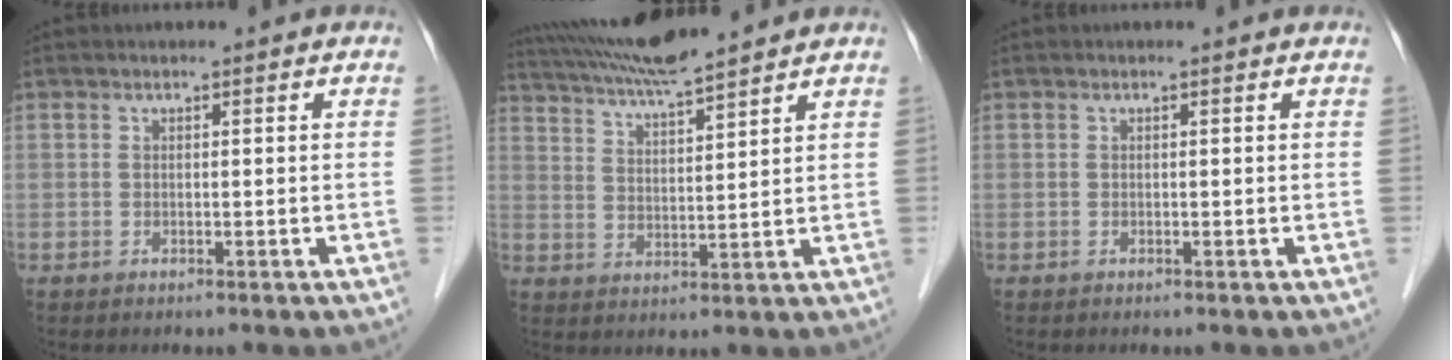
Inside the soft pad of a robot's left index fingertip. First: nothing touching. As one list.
[{"total": 10.4, "force": [9.5, -0.4, 4.4], "torque": [-0.084, 0.021, 0.168]}, {"total": 0.0}]